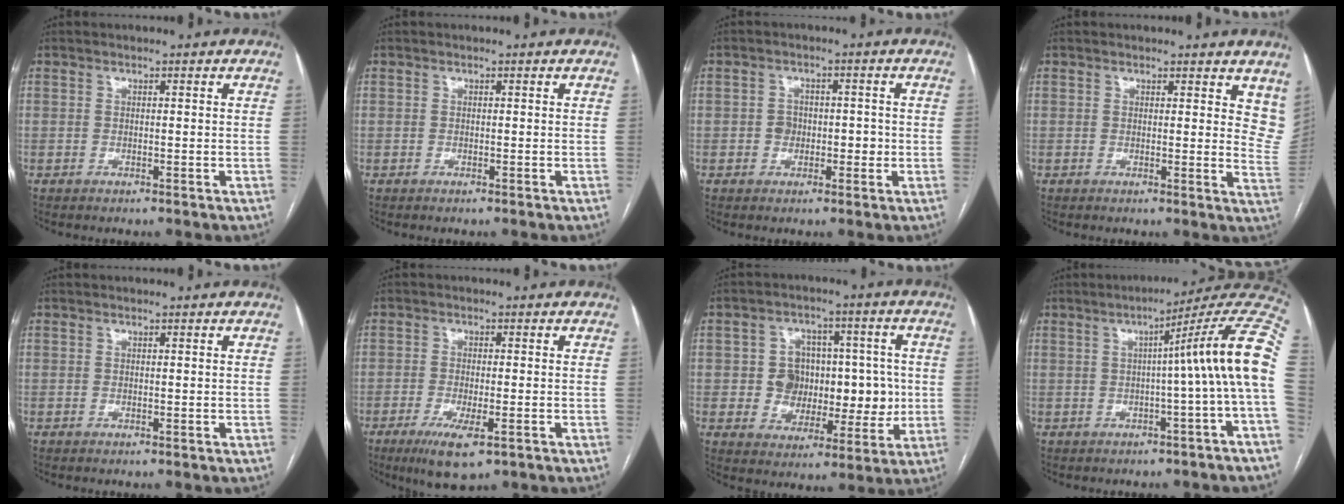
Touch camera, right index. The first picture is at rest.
{"total": 0.0}
{"total": 3.4, "force": [-0.6, 2.6, 2.2], "torque": [-0.026, 0.016, -0.007]}
{"total": 8.2, "force": [6.8, 3.2, 3.3], "torque": [-0.011, -0.027, 0.057]}
{"total": 0.0}
{"total": 6.6, "force": [-3.6, 1.6, 5.3], "torque": [-0.096, -0.015, -0.055]}
{"total": 9.9, "force": [0.1, 8.2, 5.5], "torque": [-0.069, 0.039, 0.014]}
{"total": 12.7, "force": [0.0, -1.9, 12.5], "torque": [-0.145, 0.030, -0.010]}